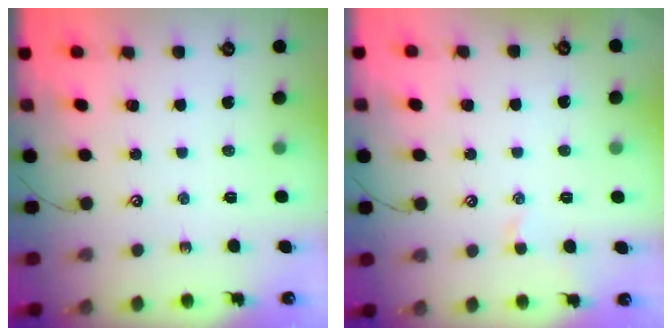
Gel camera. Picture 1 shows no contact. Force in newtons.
{"total": 1.3, "press": 1.2, "slide": 0.4}